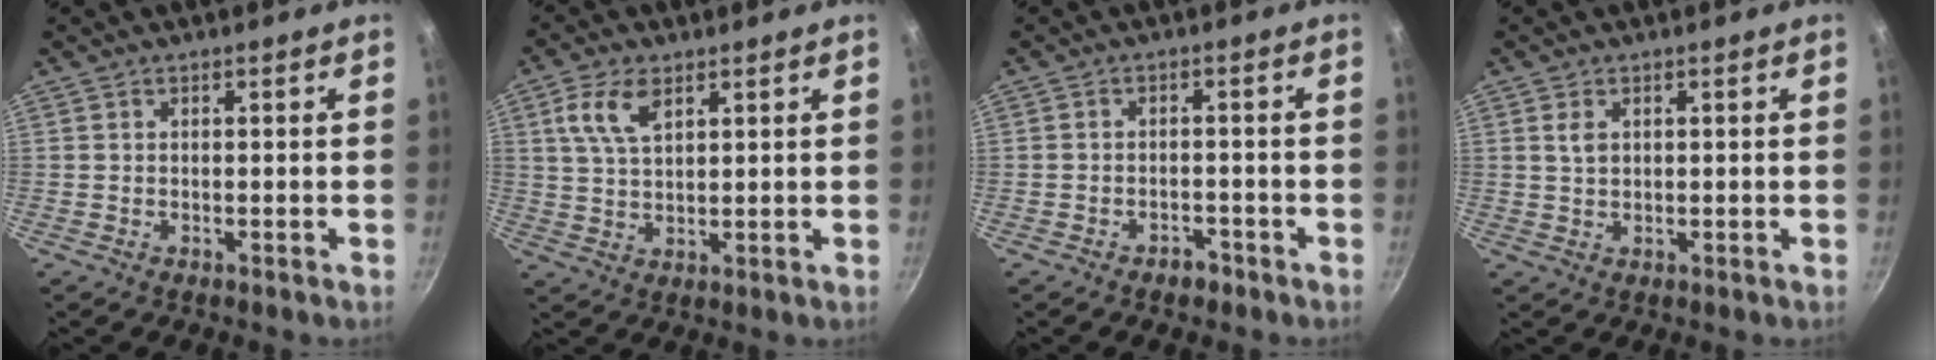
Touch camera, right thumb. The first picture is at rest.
{"total": 7.5, "force": [3.3, 3.9, 5.5], "torque": [-0.103, -0.004, 0.064]}
{"total": 2.7, "force": [-1.9, 1.6, 1.0], "torque": [-0.005, 0.023, -0.021]}
{"total": 2.3, "force": [0.8, 1.5, 1.5], "torque": [-0.025, -0.004, 0.015]}